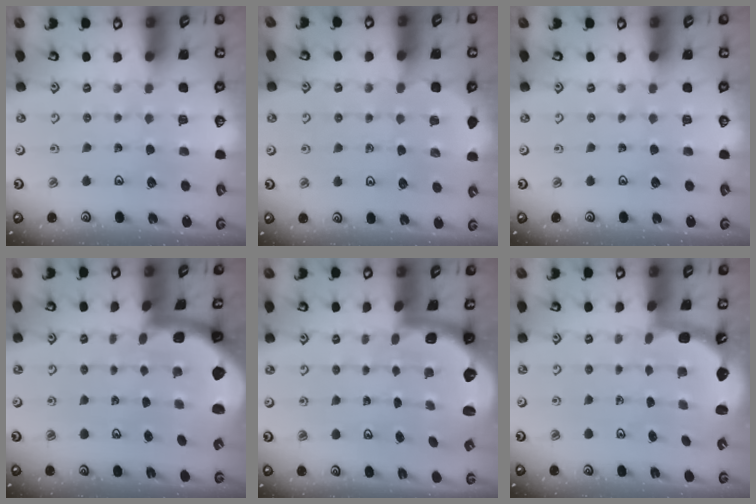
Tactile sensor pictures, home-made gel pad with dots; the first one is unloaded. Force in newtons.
{"total": 5.9, "press": 5.8, "slide": 1.1}
{"total": 0.0}
{"total": 2.4, "press": 2.4, "slide": 0.3}
{"total": 2.1, "press": 1.9, "slide": 0.9}
{"total": 2.5, "press": 2.1, "slide": 1.4}